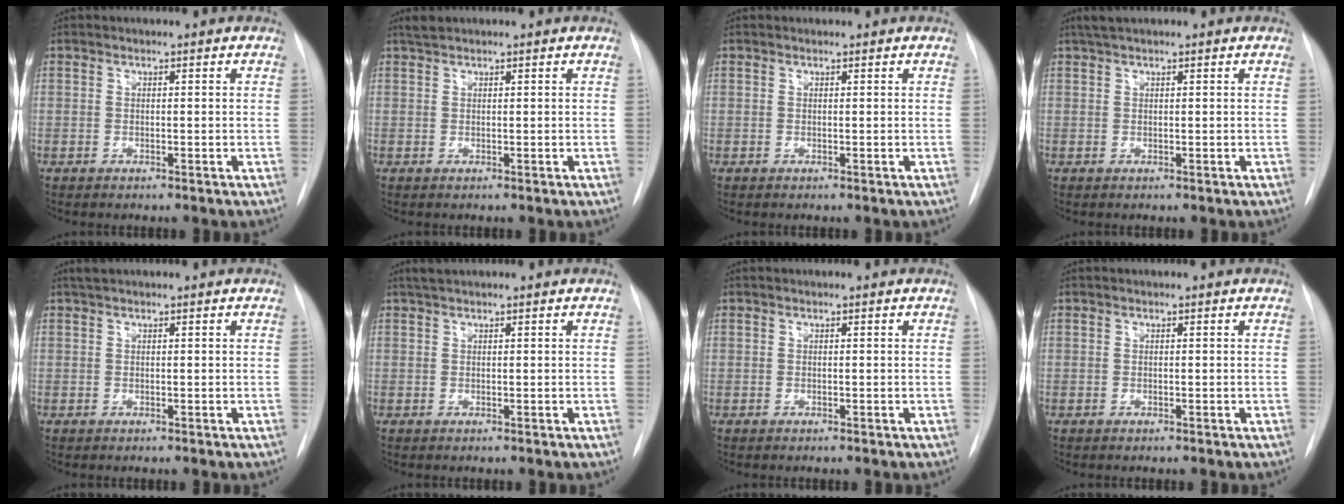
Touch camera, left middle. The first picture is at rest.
{"total": 1.1, "force": [1.0, 0.1, 0.4], "torque": [-0.012, 0.008, 0.023]}
{"total": 0.0}
{"total": 2.2, "force": [1.7, 0.2, 1.3], "torque": [-0.025, 0.018, 0.031]}
{"total": 1.2, "force": [0.9, 0.0, 0.7], "torque": [-0.017, 0.014, 0.020]}
{"total": 1.4, "force": [1.2, 0.1, 0.8], "torque": [-0.018, 0.012, 0.025]}
{"total": 0.0}
{"total": 0.0}